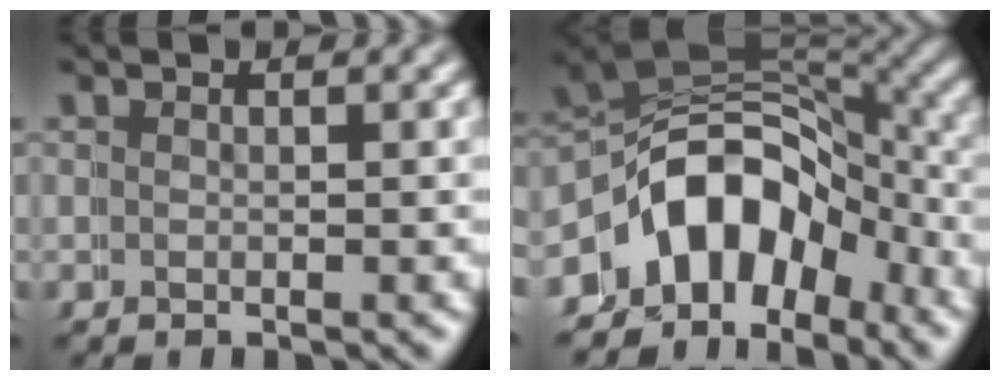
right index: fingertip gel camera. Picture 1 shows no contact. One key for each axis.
{"total": 11.9, "fx": -2.4, "fy": 9.5, "fz": 6.7, "tx": -0.135, "ty": -0.029, "tz": -0.042}